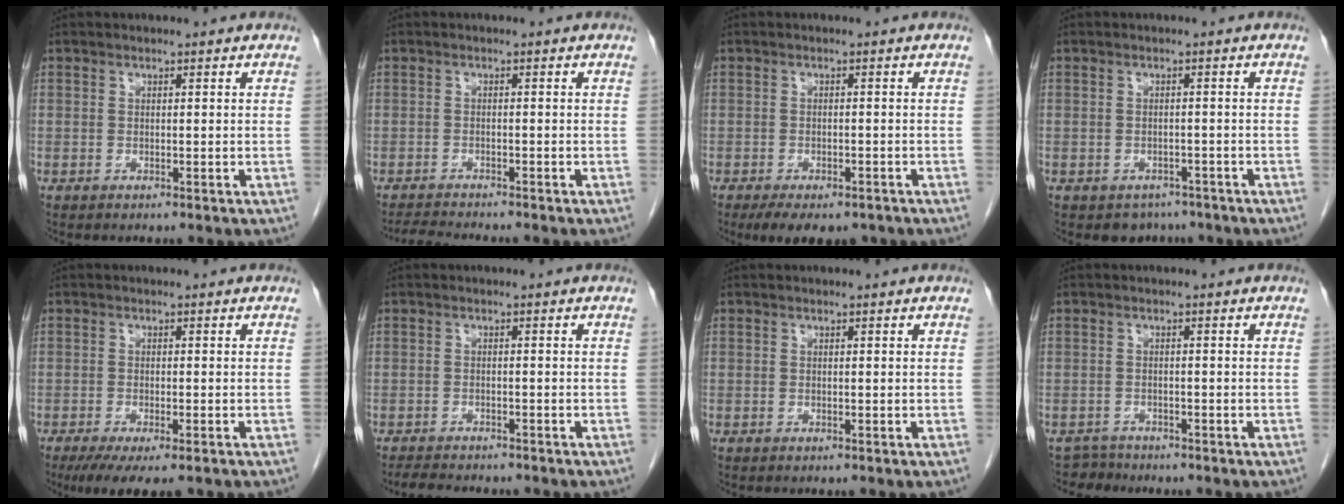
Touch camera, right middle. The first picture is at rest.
{"total": 3.5, "force": [-3.3, -0.7, 0.9], "torque": [-0.022, -0.020, -0.056]}
{"total": 7.9, "force": [-5.8, 3.3, 4.1], "torque": [-0.056, -0.006, -0.081]}
{"total": 3.0, "force": [-2.4, 1.8, 0.1], "torque": [-0.004, 0.004, -0.030]}
{"total": 7.8, "force": [-5.6, 1.7, 5.1], "torque": [-0.073, -0.019, -0.085]}
{"total": 5.8, "force": [-5.2, 1.3, 2.2], "torque": [-0.038, -0.011, -0.077]}
{"total": 0.0}
{"total": 2.1, "force": [-1.8, 0.5, -1.0], "torque": [0.015, -0.005, -0.032]}